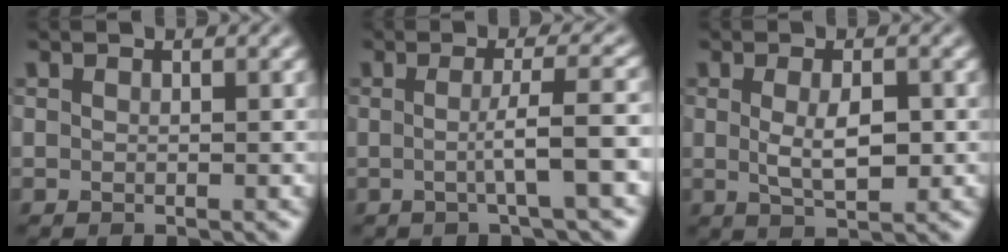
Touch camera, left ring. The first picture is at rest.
{"total": 4.4, "force": [-0.5, 0.6, 4.3], "torque": [-0.063, 0.002, -0.014]}
{"total": 3.4, "force": [0.1, 1.3, 3.2], "torque": [-0.063, -0.005, 0.003]}